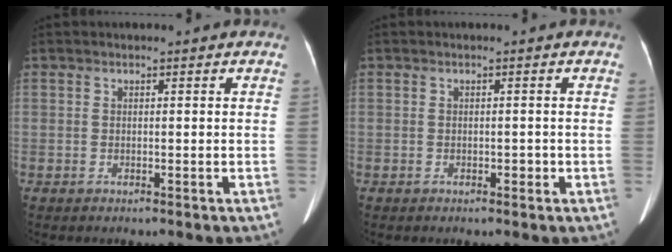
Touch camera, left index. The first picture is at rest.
{"total": 0.7, "force": [-0.3, 0.5, 0.5], "torque": [-0.007, 0.002, -0.004]}